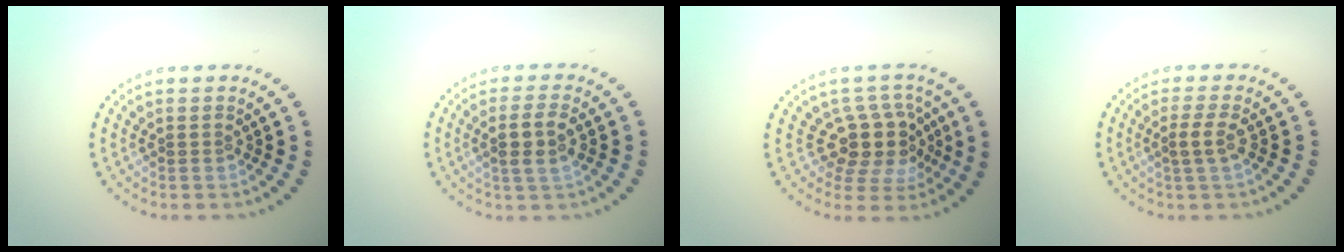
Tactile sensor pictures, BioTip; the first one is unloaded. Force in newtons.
{"total": 2.8, "press": 2.6, "slide": 0.8}
{"total": 4.3, "press": 3.5, "slide": 2.4}
{"total": 1.7, "press": 1.5, "slide": 0.8}